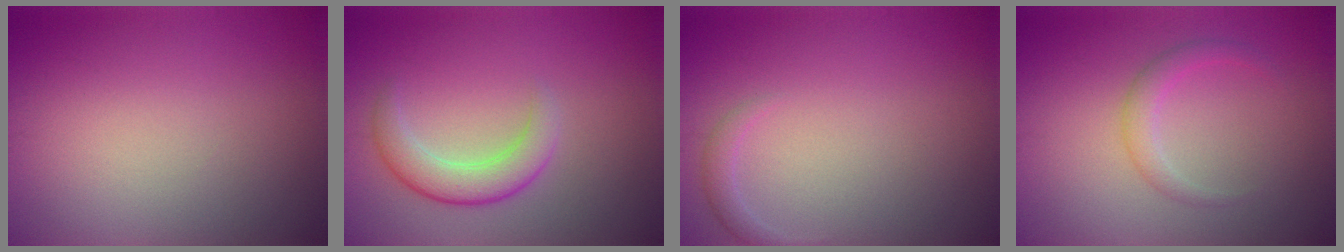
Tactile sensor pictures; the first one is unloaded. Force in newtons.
{"total": 3.4, "press": 3.4, "slide": 0.3}
{"total": 1.1, "press": 1.1, "slide": 0.0}
{"total": 1.7, "press": 1.7, "slide": 0.0}